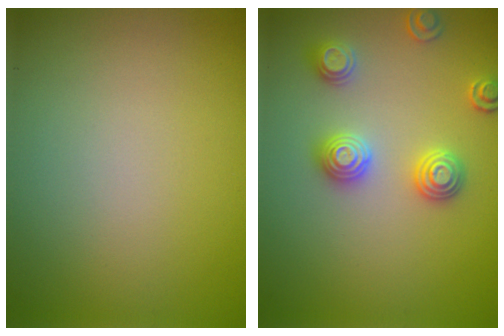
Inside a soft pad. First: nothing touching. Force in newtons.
{"total": 3.0, "press": 2.9, "slide": 0.6}